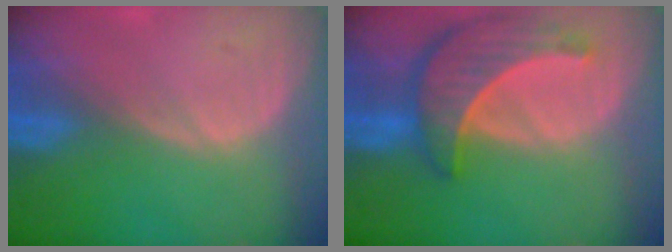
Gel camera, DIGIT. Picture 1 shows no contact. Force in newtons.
{"total": 8.7, "press": 8.0, "slide": 3.6}